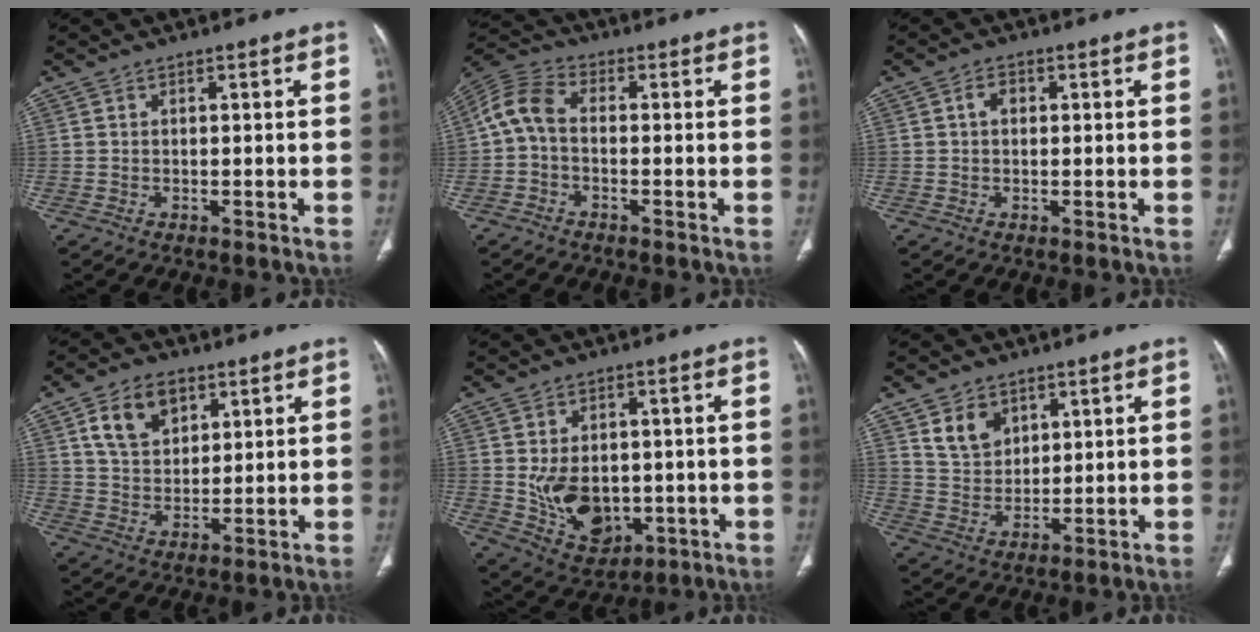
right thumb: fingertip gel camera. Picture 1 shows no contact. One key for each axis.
{"total": 6.5, "fx": -0.8, "fy": 3.7, "fz": 5.2, "tx": -0.109, "ty": 0.020, "tz": -0.034}
{"total": 1.9, "fx": 0.3, "fy": 1.3, "fz": 1.4, "tx": -0.022, "ty": 0.008, "tz": 0.002}
{"total": 9.5, "fx": 4.5, "fy": 6.3, "fz": 5.5, "tx": -0.074, "ty": -0.015, "tz": 0.085}
{"total": 11.4, "fx": -1.0, "fy": 8.2, "fz": 7.9, "tx": -0.102, "ty": -0.005, "tz": 0.011}
{"total": 7.1, "fx": 3.9, "fy": 5.0, "fz": 3.2, "tx": -0.034, "ty": -0.027, "tz": 0.081}